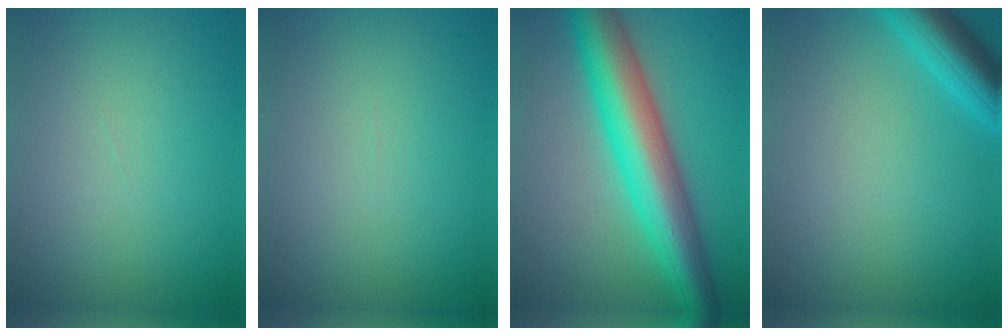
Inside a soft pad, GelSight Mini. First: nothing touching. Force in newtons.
{"total": 0.0}
{"total": 9.5, "press": 9.5, "slide": 0.2}
{"total": 4.7, "press": 4.7, "slide": 0.3}